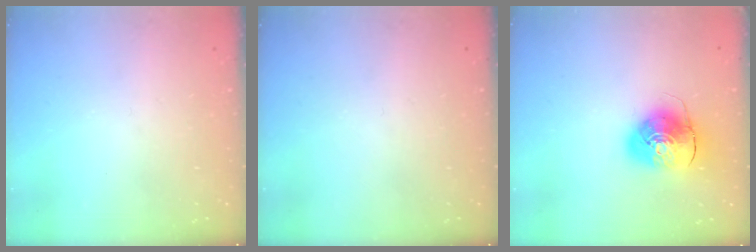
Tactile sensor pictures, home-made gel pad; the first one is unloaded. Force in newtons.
{"total": 0.0}
{"total": 9.7, "press": 9.6, "slide": 1.4}